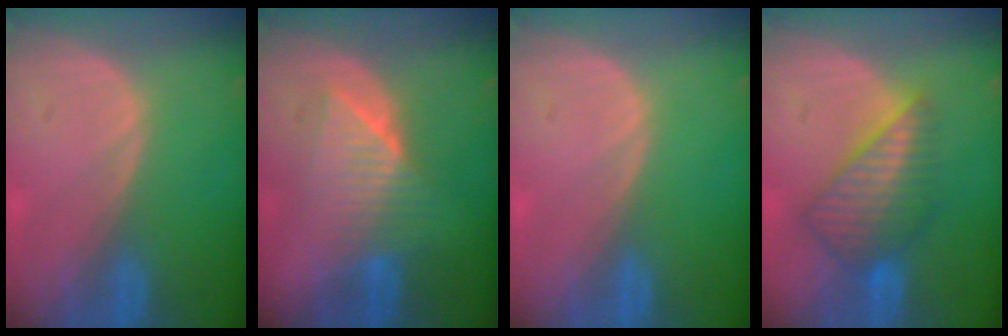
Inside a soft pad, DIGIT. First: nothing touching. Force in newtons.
{"total": 6.5, "press": 6.4, "slide": 0.9}
{"total": 0.0}
{"total": 7.5, "press": 6.9, "slide": 2.9}